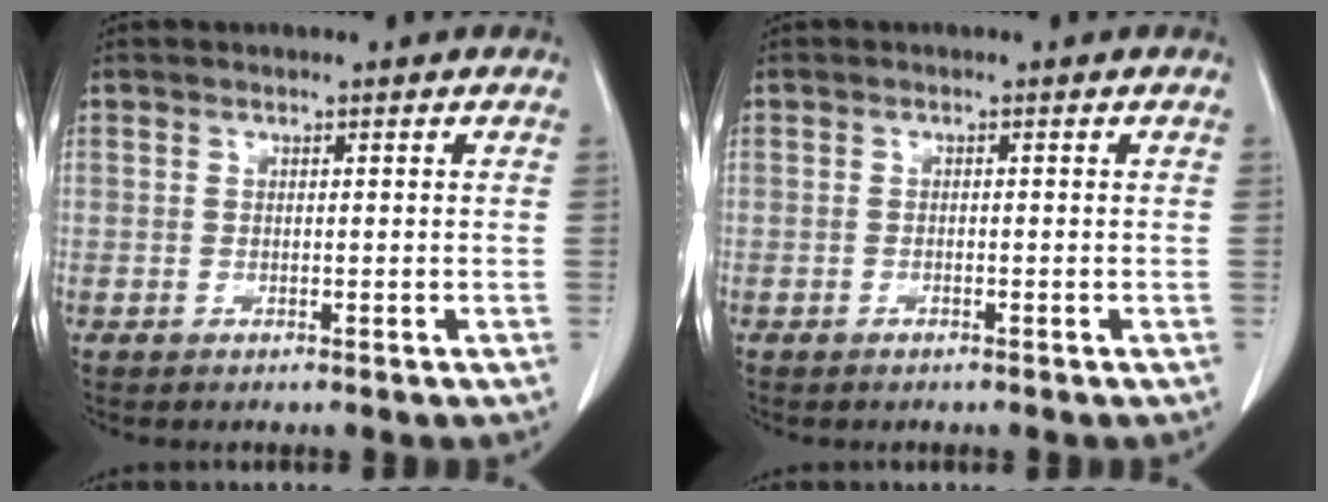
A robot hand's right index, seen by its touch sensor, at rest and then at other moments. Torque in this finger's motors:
{"motor_torque": [0.00, 0.00, -0.01, 0.01]}